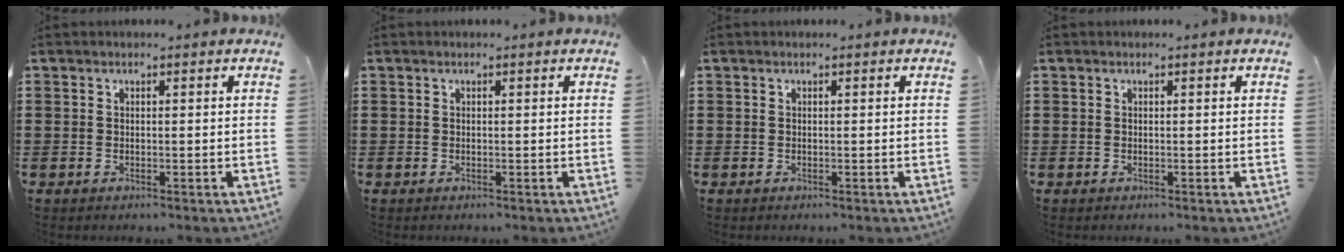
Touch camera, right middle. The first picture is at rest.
{"total": 0.0}
{"total": 0.0}
{"total": 0.0}